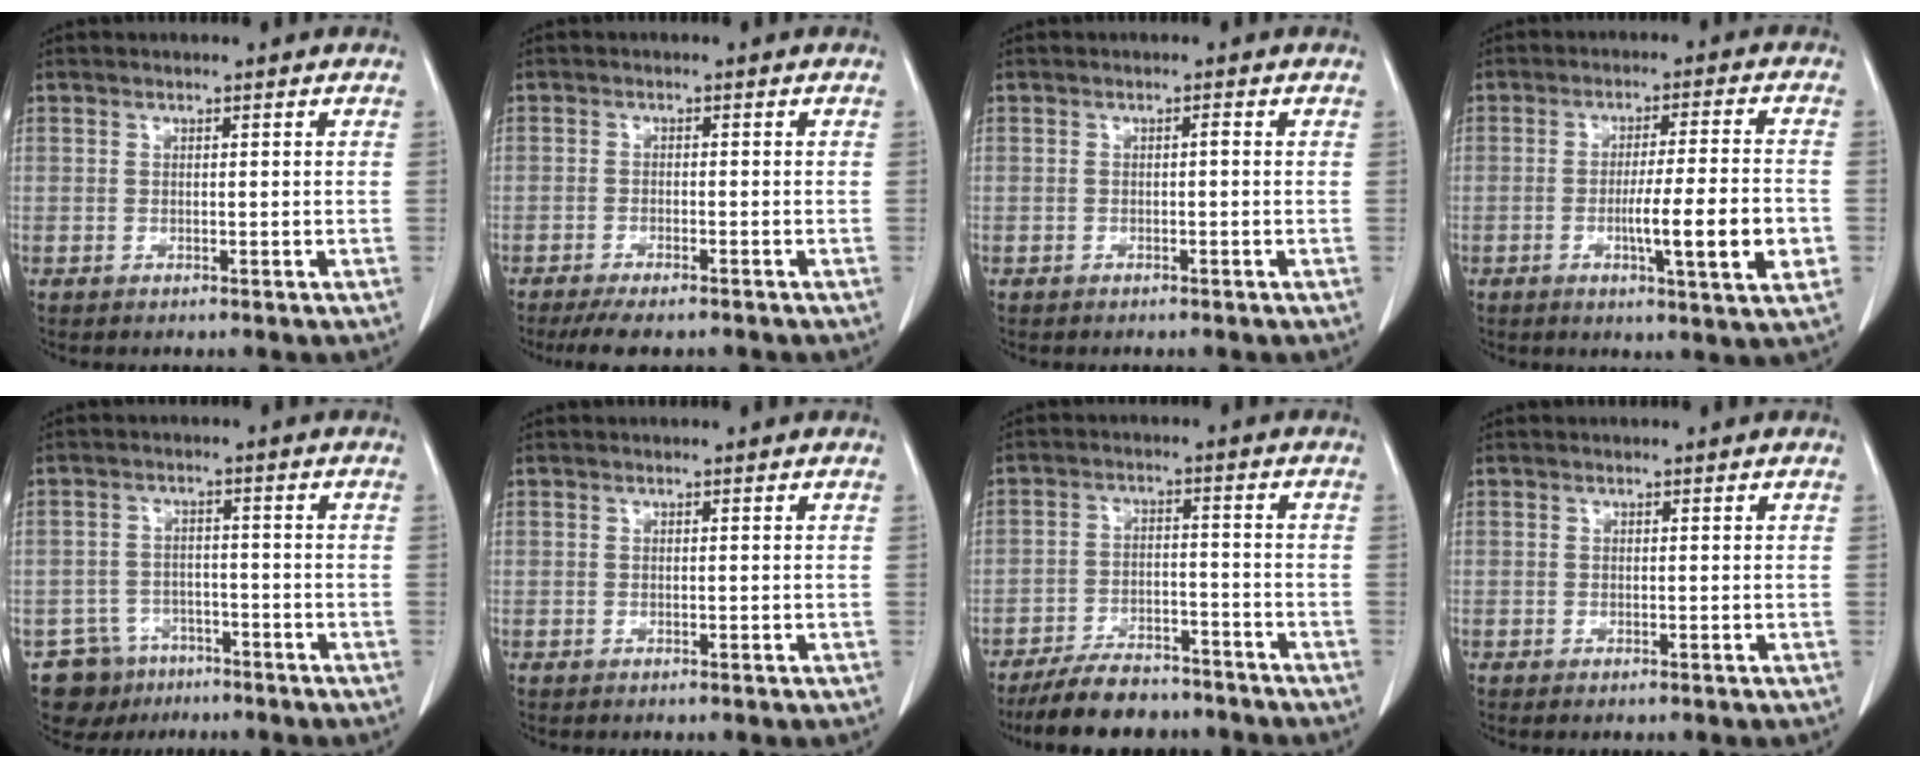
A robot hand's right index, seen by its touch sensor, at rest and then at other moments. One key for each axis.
{"total": 5.8, "fx": -4.8, "fy": 1.2, "fz": 3.1, "tx": -0.042, "ty": -0.009, "tz": -0.073}
{"total": 0.5, "fx": 0.0, "fy": 0.1, "fz": 0.5, "tx": -0.006, "ty": 0.003, "tz": 0.000}
{"total": 10.8, "fx": -2.8, "fy": 0.2, "fz": 10.4, "tx": -0.154, "ty": -0.010, "tz": -0.043}
{"total": 6.5, "fx": -4.5, "fy": 4.8, "fz": 0.0, "tx": 0.006, "ty": 0.016, "tz": -0.067}
{"total": 0.0}
{"total": 10.8, "fx": -9.4, "fy": 3.6, "fz": 3.8, "tx": -0.057, "ty": -0.001, "tz": -0.148}
{"total": 2.3, "fx": -0.9, "fy": 1.1, "fz": 1.8, "tx": -0.028, "ty": -0.005, "tz": -0.010}